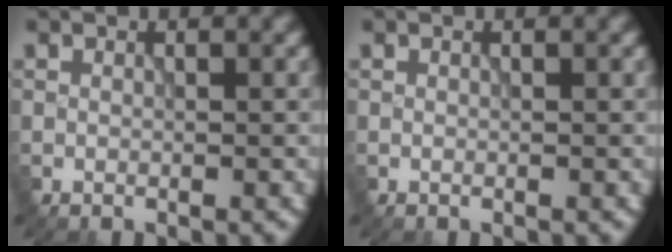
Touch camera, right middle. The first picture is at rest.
{"total": 0.0}